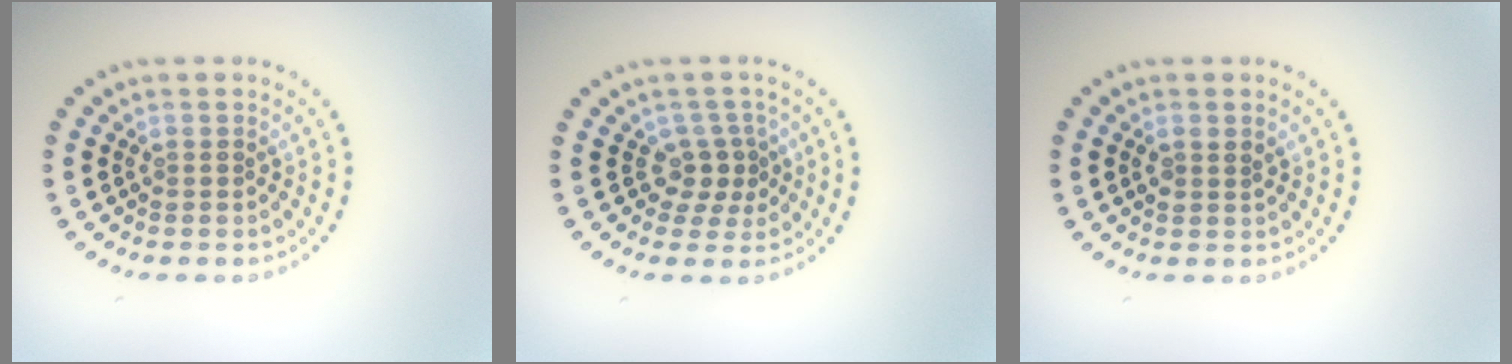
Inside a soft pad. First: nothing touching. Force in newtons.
{"total": 2.4, "press": 1.7, "slide": 1.7}
{"total": 1.1, "press": 1.0, "slide": 0.4}